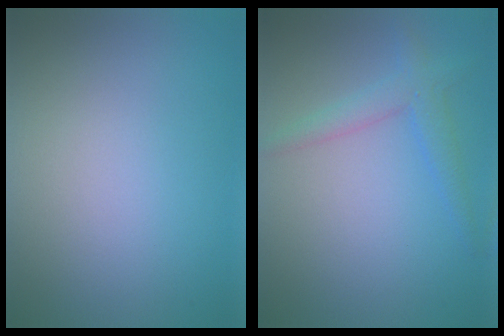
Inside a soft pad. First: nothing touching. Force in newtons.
{"total": 2.5, "press": 2.5, "slide": 0.1}